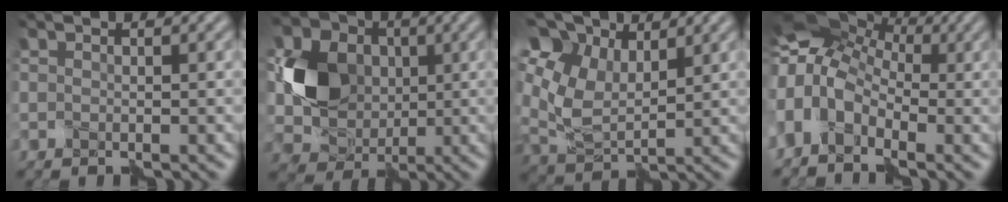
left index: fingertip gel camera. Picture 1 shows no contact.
{"total": 6.8, "force": [0.7, 5.6, 3.8], "torque": [-0.085, -0.006, 0.014]}
{"total": 8.1, "force": [5.8, 3.7, 4.1], "torque": [-0.120, 0.020, 0.104]}
{"total": 9.7, "force": [-0.3, 7.1, 6.6], "torque": [-0.134, 0.021, -0.018]}